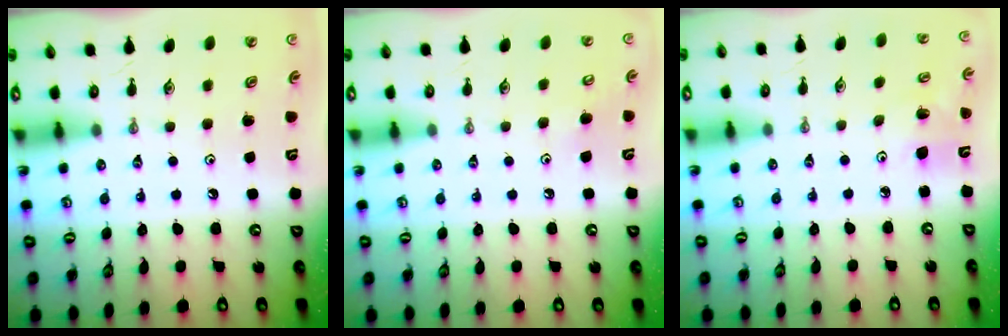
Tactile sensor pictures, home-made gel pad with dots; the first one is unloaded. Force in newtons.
{"total": 4.8, "press": 4.8, "slide": 0.8}
{"total": 4.8, "press": 4.7, "slide": 1.2}